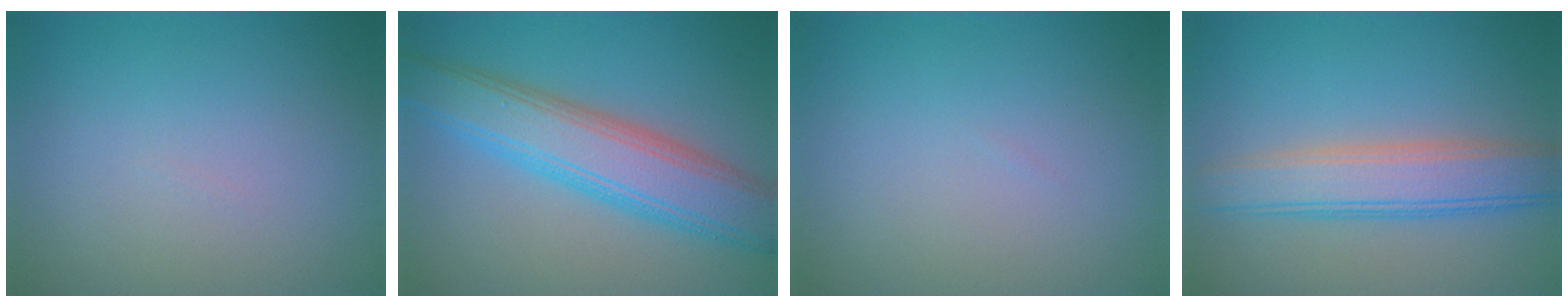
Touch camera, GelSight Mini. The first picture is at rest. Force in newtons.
{"total": 7.6, "press": 7.6, "slide": 0.1}
{"total": 0.0}
{"total": 5.4, "press": 5.4, "slide": 0.3}